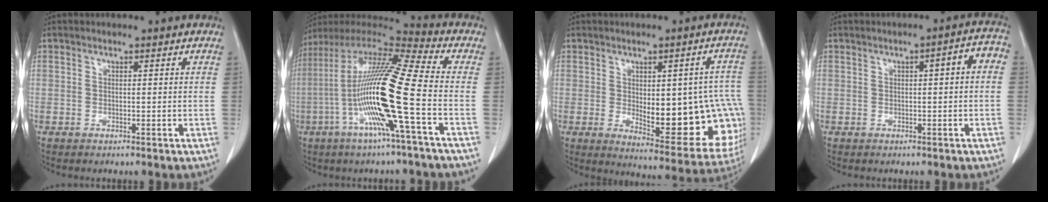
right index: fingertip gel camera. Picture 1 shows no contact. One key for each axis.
{"total": 19.5, "fx": -4.6, "fy": -0.3, "fz": 18.9, "tx": -0.373, "ty": -0.005, "tz": -0.100}
{"total": 19.1, "fx": -2.1, "fy": 7.2, "fz": 17.6, "tx": -0.158, "ty": 0.016, "tz": 0.005}
{"total": 3.8, "fx": 0.2, "fy": 0.7, "fz": 3.7, "tx": -0.044, "ty": 0.017, "tz": -0.003}